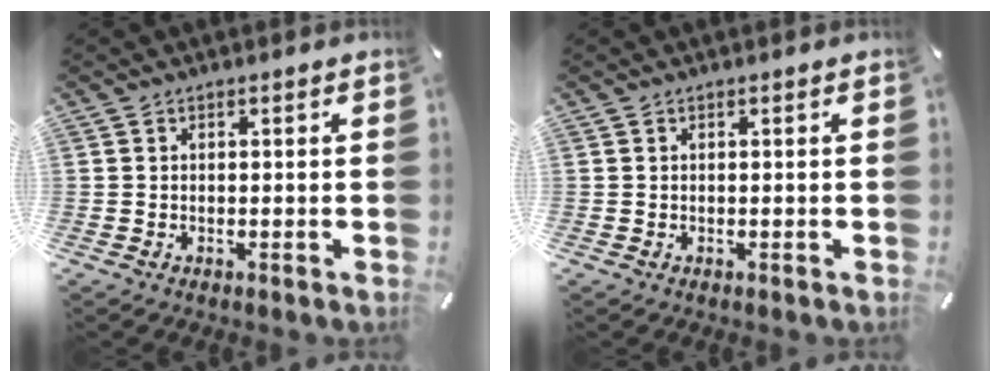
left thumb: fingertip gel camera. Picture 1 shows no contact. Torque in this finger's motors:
{"motor_torque": [0.00, 0.00, 0.00, 0.00, 0.00]}